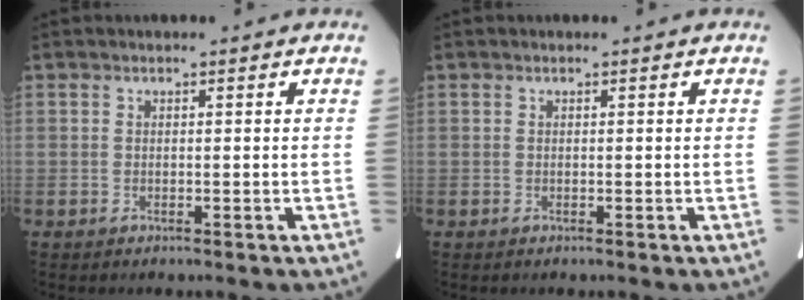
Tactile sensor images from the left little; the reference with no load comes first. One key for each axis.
{"total": 0.0}